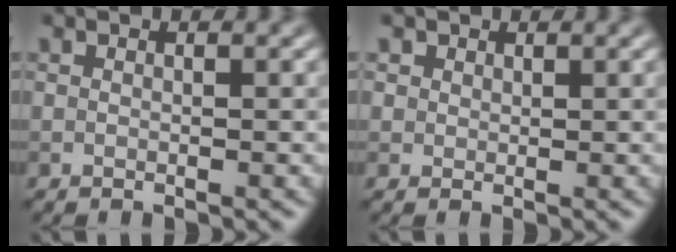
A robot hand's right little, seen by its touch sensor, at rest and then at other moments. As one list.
[{"total": 1.8, "force": [1.0, 1.4, 0.5], "torque": [-0.008, -0.004, 0.020]}]